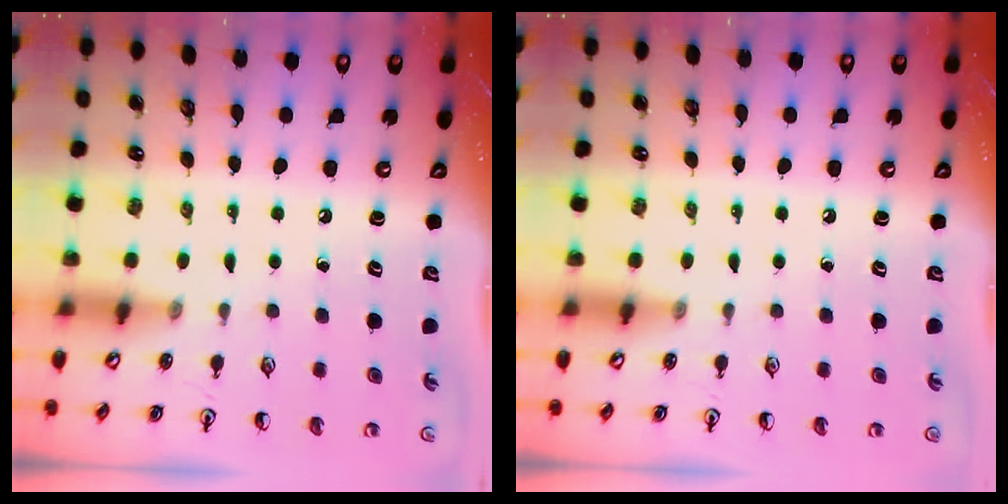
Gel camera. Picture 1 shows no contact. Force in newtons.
{"total": 0.0}